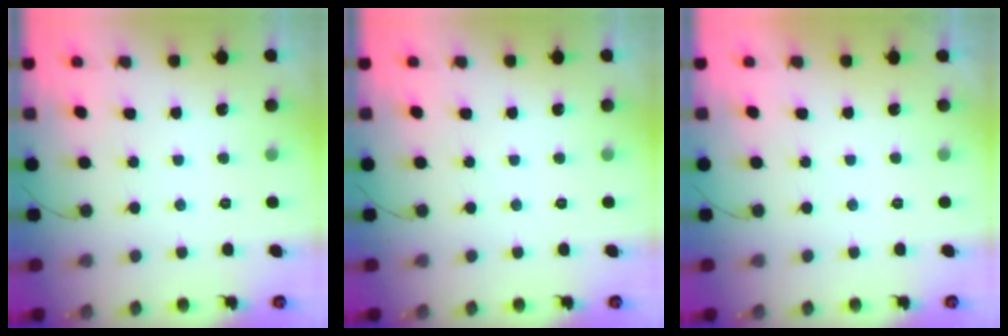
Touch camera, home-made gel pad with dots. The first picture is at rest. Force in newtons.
{"total": 0.0}
{"total": 2.2, "press": 2.2, "slide": 0.3}